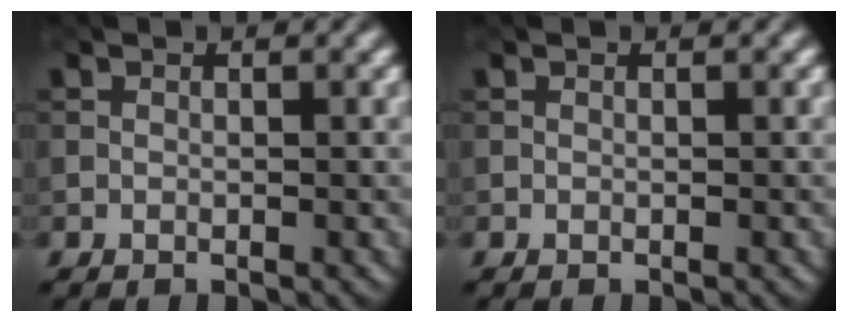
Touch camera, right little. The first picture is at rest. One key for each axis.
{"total": 0.0}